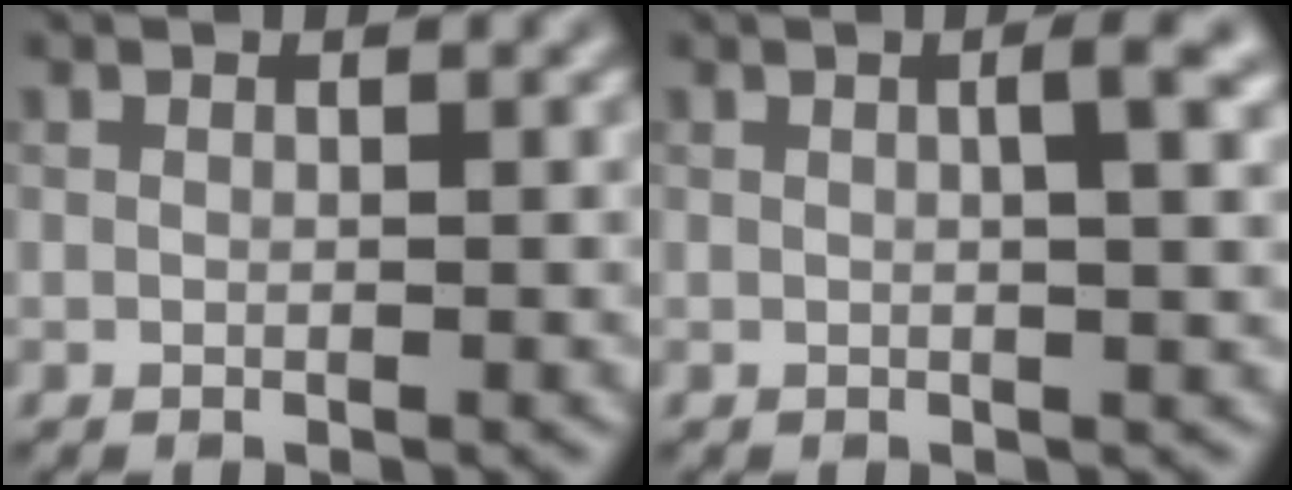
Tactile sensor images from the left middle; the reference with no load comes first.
{"total": 3.2, "force": [0.7, 0.8, 3.0], "torque": [-0.034, 0.009, 0.006]}